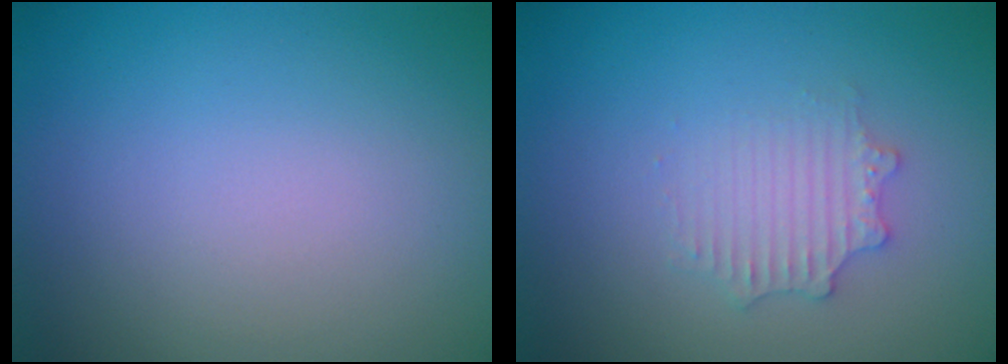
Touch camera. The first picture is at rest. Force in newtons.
{"total": 2.2, "press": 2.2, "slide": 0.4}